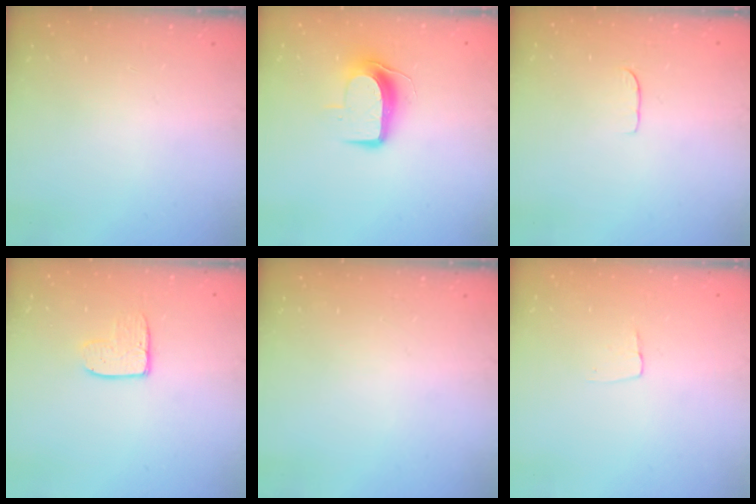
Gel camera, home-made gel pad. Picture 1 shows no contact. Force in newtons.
{"total": 8.8, "press": 8.8, "slide": 0.5}
{"total": 3.6, "press": 3.6, "slide": 0.2}
{"total": 7.9, "press": 7.9, "slide": 0.6}
{"total": 0.0}
{"total": 3.4, "press": 3.4, "slide": 0.2}